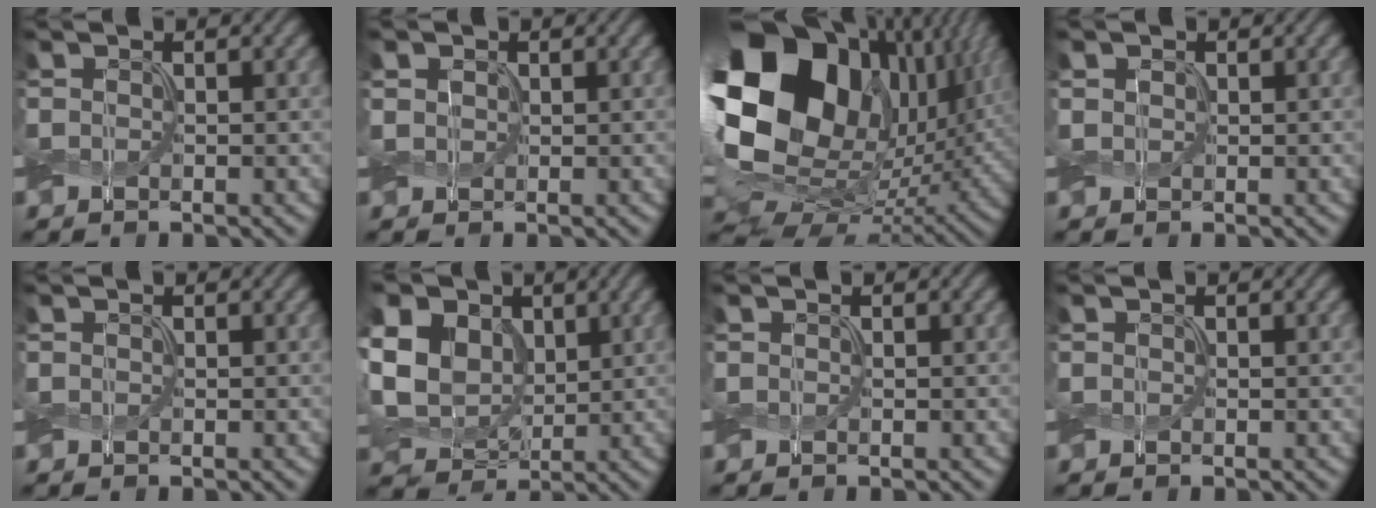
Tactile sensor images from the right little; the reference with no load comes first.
{"total": 1.1, "force": [0.3, 0.9, 0.4], "torque": [-0.011, 0.001, 0.006]}
{"total": 21.7, "force": [4.9, 15.3, 14.5], "torque": [-0.320, 0.001, 0.103]}
{"total": 0.8, "force": [0.3, 0.7, 0.3], "torque": [-0.005, 0.001, 0.005]}
{"total": 0.0}
{"total": 12.2, "force": [2.5, 9.9, 6.8], "torque": [-0.181, 0.027, 0.037]}
{"total": 0.0}
{"total": 0.0}